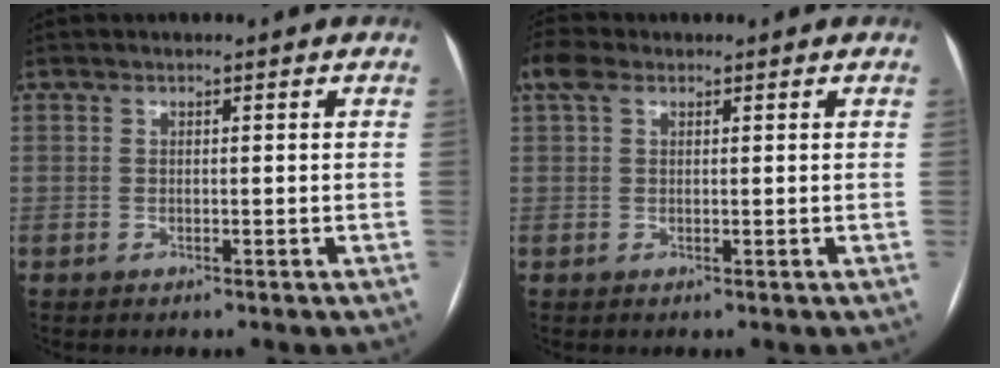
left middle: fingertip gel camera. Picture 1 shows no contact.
{"total": 3.4, "force": [1.9, 1.8, 2.1], "torque": [-0.056, 0.033, 0.043]}